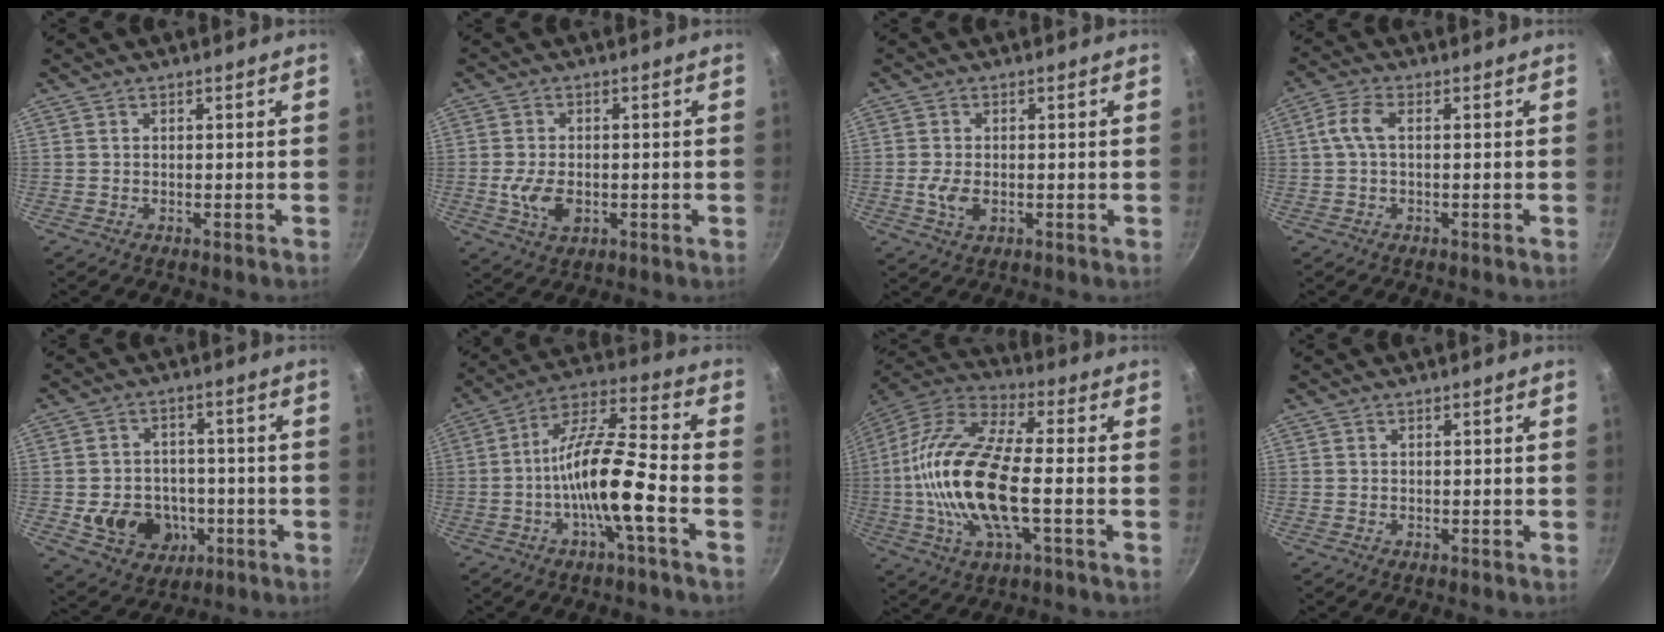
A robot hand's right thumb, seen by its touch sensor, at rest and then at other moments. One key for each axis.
{"total": 6.3, "fx": -1.1, "fy": 3.9, "fz": 4.8, "tx": -0.091, "ty": 0.002, "tz": -0.017}
{"total": 3.9, "fx": -0.6, "fy": 2.3, "fz": 3.1, "tx": -0.062, "ty": 0.000, "tz": -0.010}
{"total": 4.5, "fx": 0.5, "fy": 1.9, "fz": 4.1, "tx": -0.097, "ty": 0.015, "tz": 0.005}
{"total": 11.4, "fx": -2.9, "fy": 9.3, "fz": 5.9, "tx": -0.069, "ty": 0.023, "tz": -0.034}
{"total": 14.4, "fx": -4.4, "fy": 2.7, "fz": 13.4, "tx": -0.238, "ty": 0.046, "tz": -0.089}
{"total": 21.1, "fx": -2.5, "fy": 8.0, "fz": 19.4, "tx": -0.386, "ty": 0.026, "tz": -0.064}
{"total": 0.0}